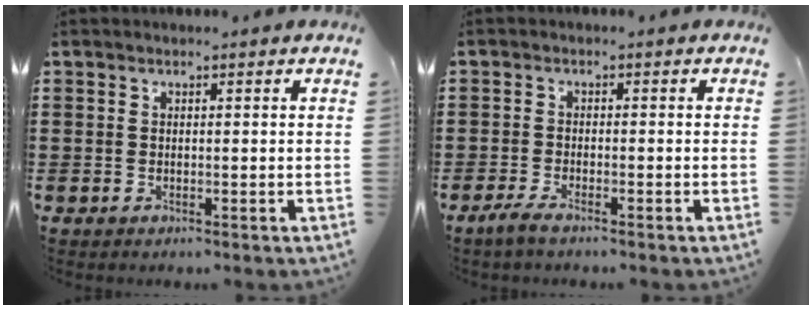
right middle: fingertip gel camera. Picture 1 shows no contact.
{"total": 1.9, "force": [-1.4, 0.2, 1.3], "torque": [-0.029, -0.001, -0.030]}